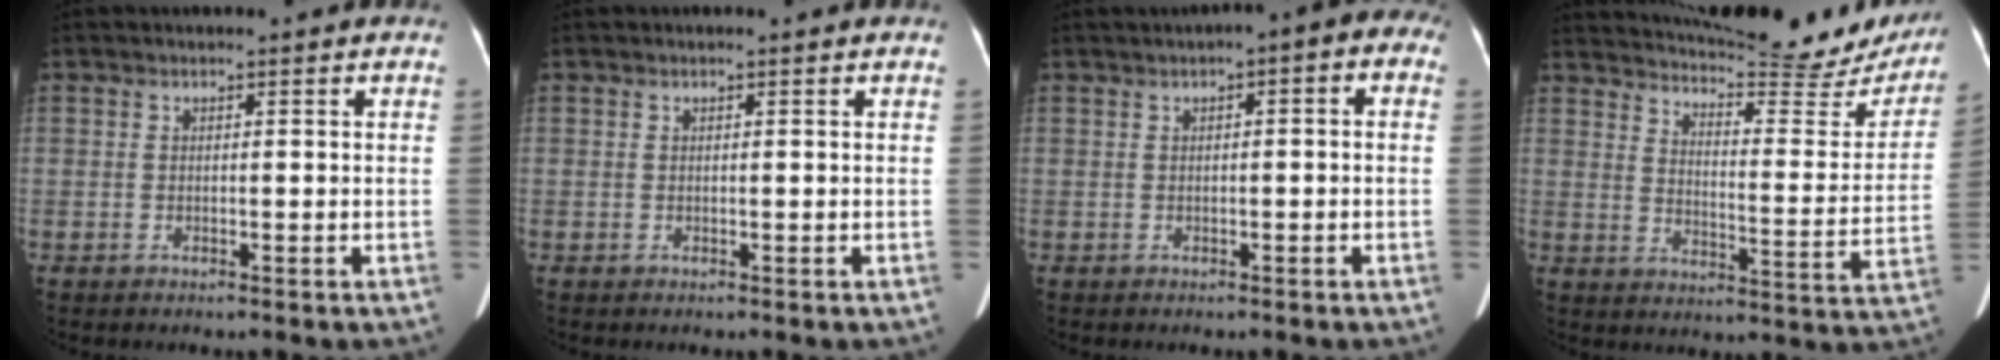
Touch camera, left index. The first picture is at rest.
{"total": 0.6, "force": [0.6, 0.1, 0.2], "torque": [-0.007, 0.006, 0.008]}
{"total": 4.6, "force": [1.3, 1.9, 4.0], "torque": [-0.044, 0.033, 0.009]}
{"total": 24.6, "force": [22.9, 3.1, 8.3], "torque": [-0.122, -0.073, 0.284]}